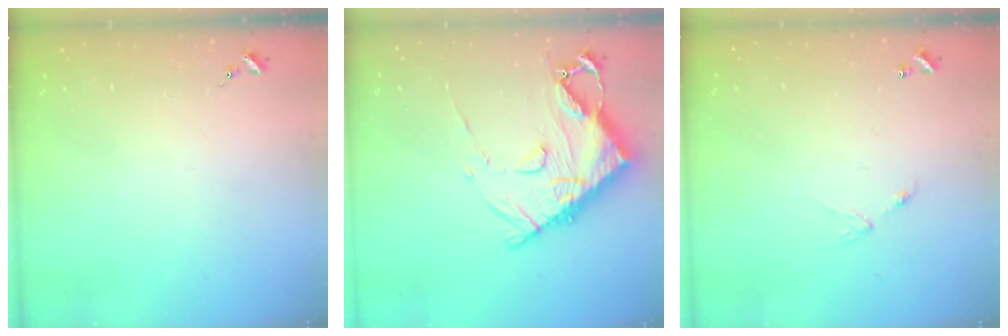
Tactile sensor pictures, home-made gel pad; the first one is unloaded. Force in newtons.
{"total": 15.2, "press": 15.1, "slide": 1.6}
{"total": 5.9, "press": 5.9, "slide": 0.4}